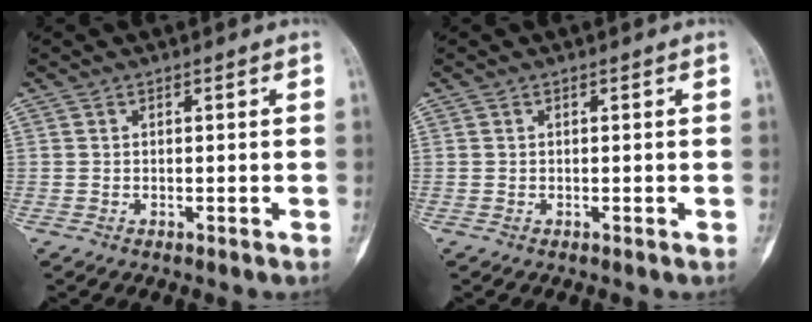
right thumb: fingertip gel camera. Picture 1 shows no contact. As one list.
[{"total": 0.0}]